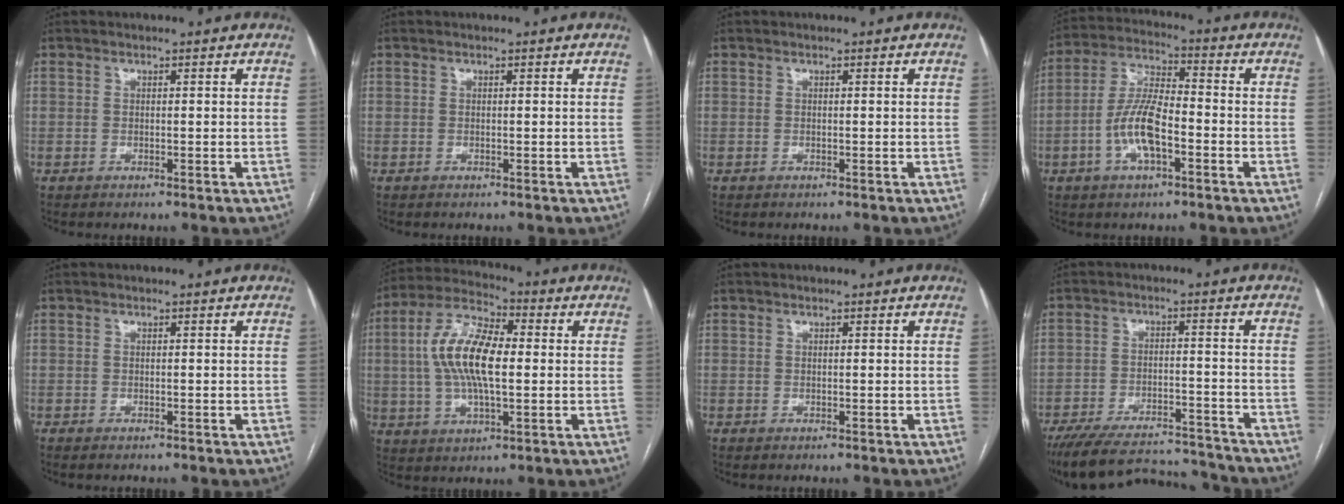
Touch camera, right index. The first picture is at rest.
{"total": 0.0}
{"total": 0.0}
{"total": 9.3, "force": [-2.9, 3.0, 8.3], "torque": [-0.178, 0.012, -0.052]}
{"total": 0.8, "force": [-0.7, 0.2, 0.3], "torque": [-0.008, -0.002, -0.010]}
{"total": 12.9, "force": [0.8, 4.7, 12.0], "torque": [-0.252, 0.020, 0.011]}
{"total": 0.0}
{"total": 18.0, "force": [-16.6, 3.8, 5.7], "torque": [-0.121, 0.001, -0.245]}